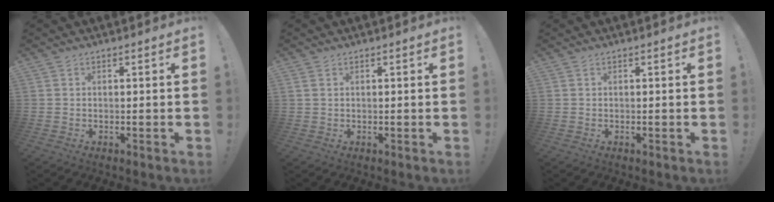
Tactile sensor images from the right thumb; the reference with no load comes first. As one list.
[{"total": 1.2, "force": [0.5, 0.8, 0.7], "torque": [-0.017, 0.004, 0.011]}, {"total": 0.0}]